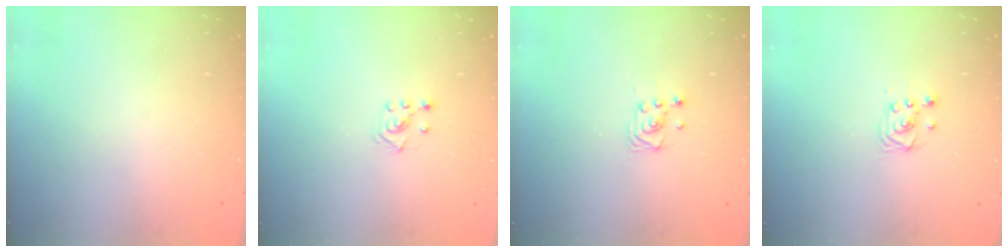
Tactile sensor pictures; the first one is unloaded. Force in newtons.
{"total": 2.8, "press": 2.7, "slide": 0.5}
{"total": 2.6, "press": 2.6, "slide": 0.3}
{"total": 2.9, "press": 2.9, "slide": 0.4}